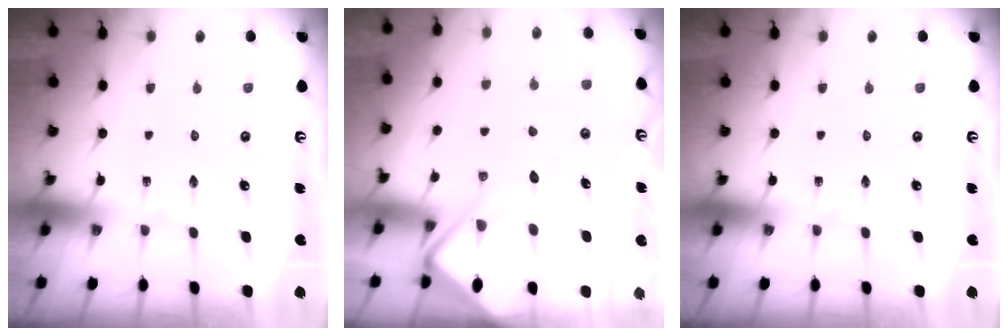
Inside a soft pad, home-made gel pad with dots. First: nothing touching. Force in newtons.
{"total": 9.3, "press": 9.3, "slide": 1.0}
{"total": 0.0}